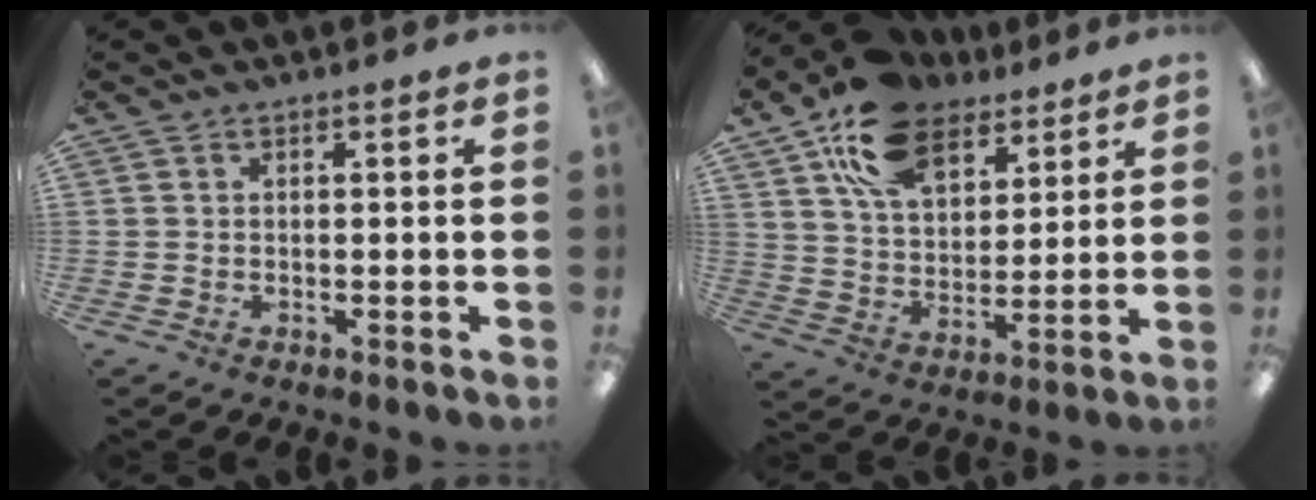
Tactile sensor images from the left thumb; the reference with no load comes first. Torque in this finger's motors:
{"motor_torque": [0.32, 0.38, 1.15, -1.62, 0.09]}